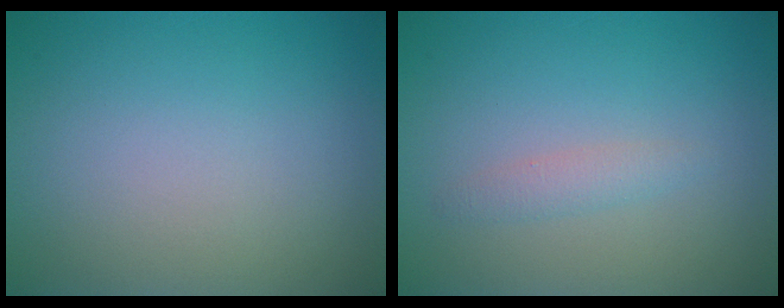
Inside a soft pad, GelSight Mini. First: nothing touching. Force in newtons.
{"total": 1.2, "press": 1.2, "slide": 0.0}